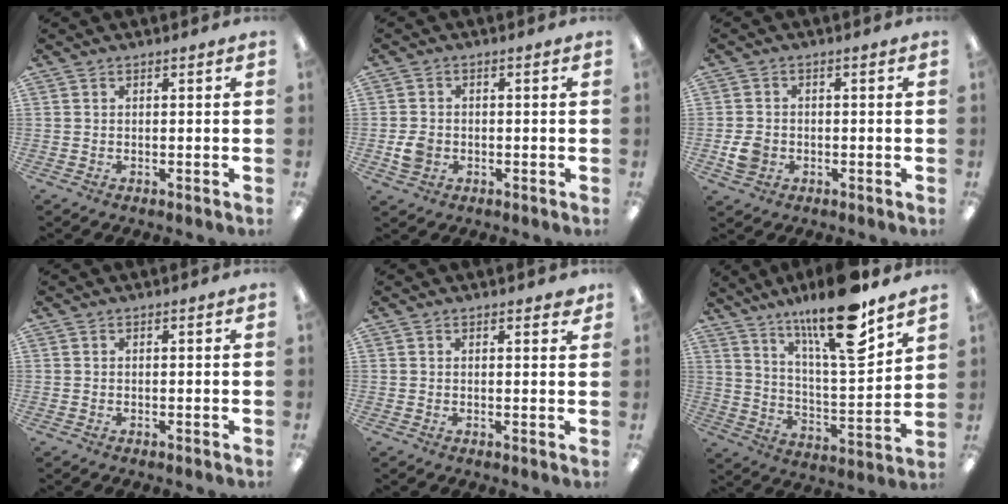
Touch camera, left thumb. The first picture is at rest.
{"total": 3.7, "force": [-0.9, 3.1, 2.0], "torque": [-0.031, 0.001, -0.017]}
{"total": 4.2, "force": [-1.1, 3.5, 2.1], "torque": [-0.031, 0.001, -0.020]}
{"total": 0.0}
{"total": 1.5, "force": [1.2, 0.5, 0.7], "torque": [0.001, -0.006, 0.019]}
{"total": 19.5, "force": [14.0, 4.2, 12.9], "torque": [-0.214, -0.082, 0.225]}